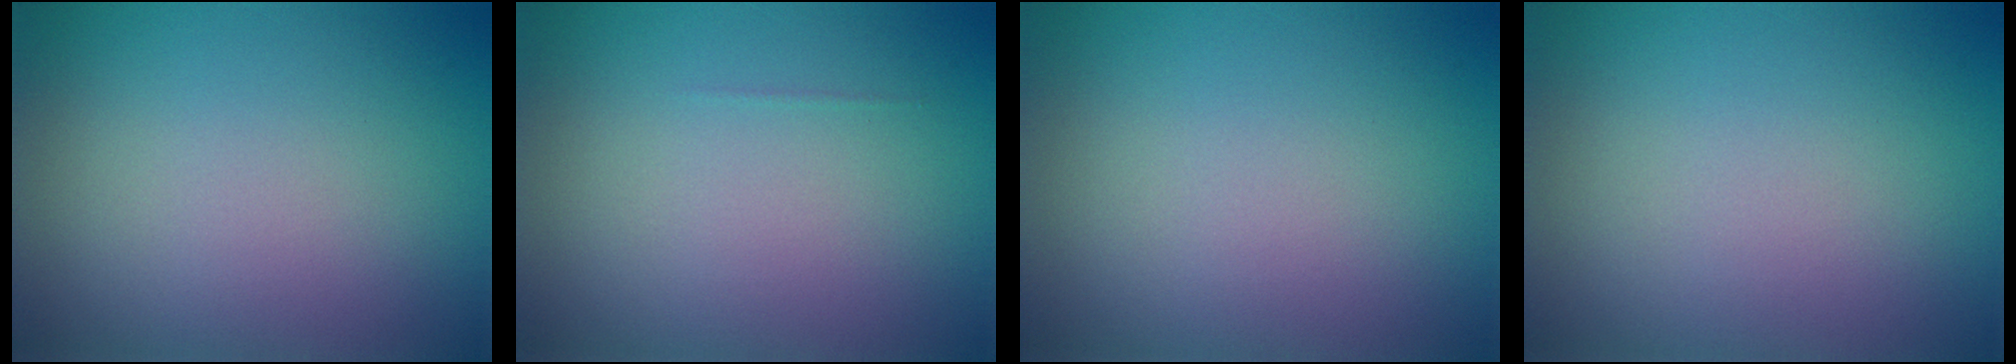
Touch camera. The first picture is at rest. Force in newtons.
{"total": 0.0}
{"total": 0.0}
{"total": 0.0}